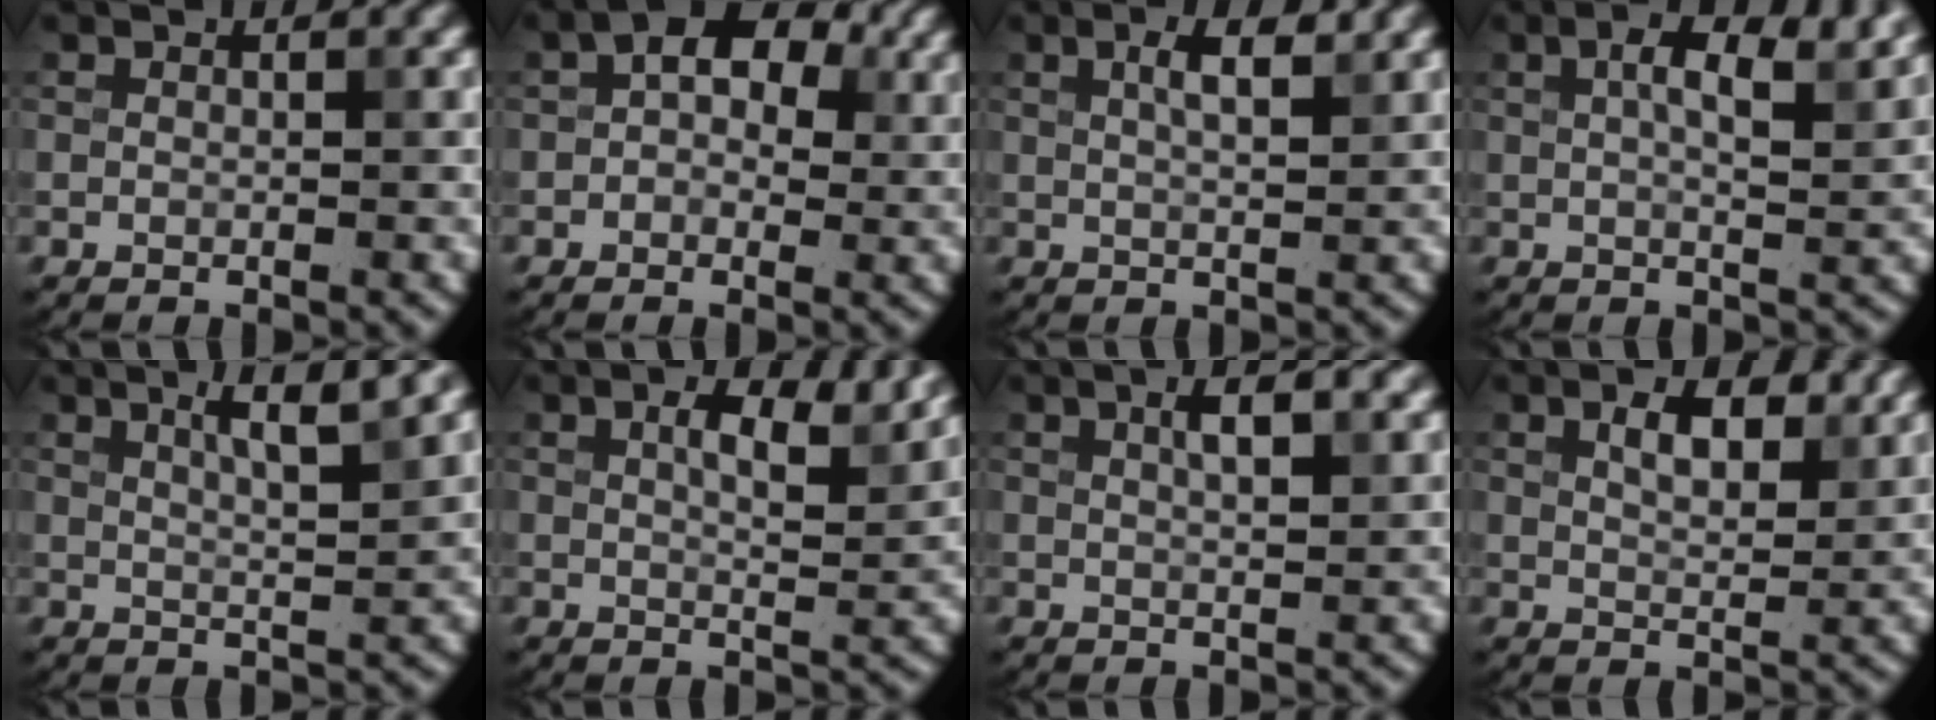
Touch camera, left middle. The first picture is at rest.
{"total": 5.7, "force": [1.6, 3.8, 3.9], "torque": [-0.047, 0.017, 0.002]}
{"total": 3.0, "force": [1.5, 0.8, 2.4], "torque": [-0.038, 0.006, 0.024]}
{"total": 5.9, "force": [2.6, 2.1, 4.9], "torque": [-0.065, 0.014, 0.030]}
{"total": 3.9, "force": [2.3, 0.6, 3.2], "torque": [-0.038, 0.004, 0.037]}
{"total": 5.1, "force": [2.6, 1.8, 4.0], "torque": [-0.064, 0.001, 0.041]}
{"total": 3.1, "force": [1.6, 0.8, 2.6], "torque": [-0.034, 0.006, 0.024]}
{"total": 4.1, "force": [2.1, 1.8, 3.0], "torque": [-0.054, 0.003, 0.036]}